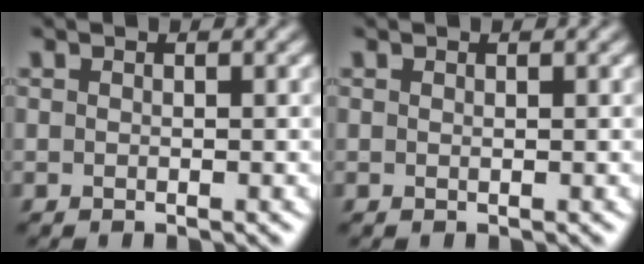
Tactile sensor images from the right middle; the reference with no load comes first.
{"total": 0.0}